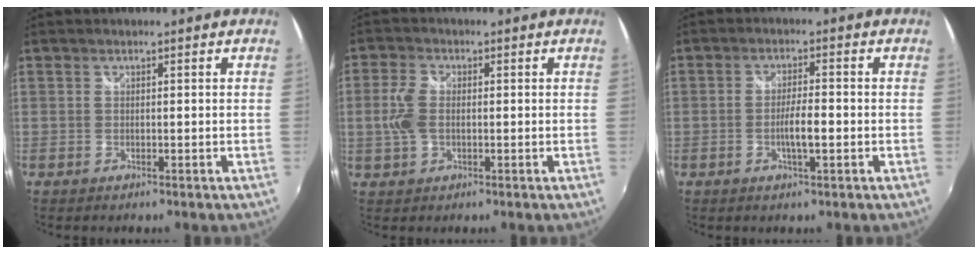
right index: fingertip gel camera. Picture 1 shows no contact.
{"total": 5.2, "force": [-0.3, 3.2, 4.1], "torque": [-0.092, 0.004, -0.005]}
{"total": 4.1, "force": [-1.2, 0.5, 3.9], "torque": [-0.072, 0.001, -0.019]}